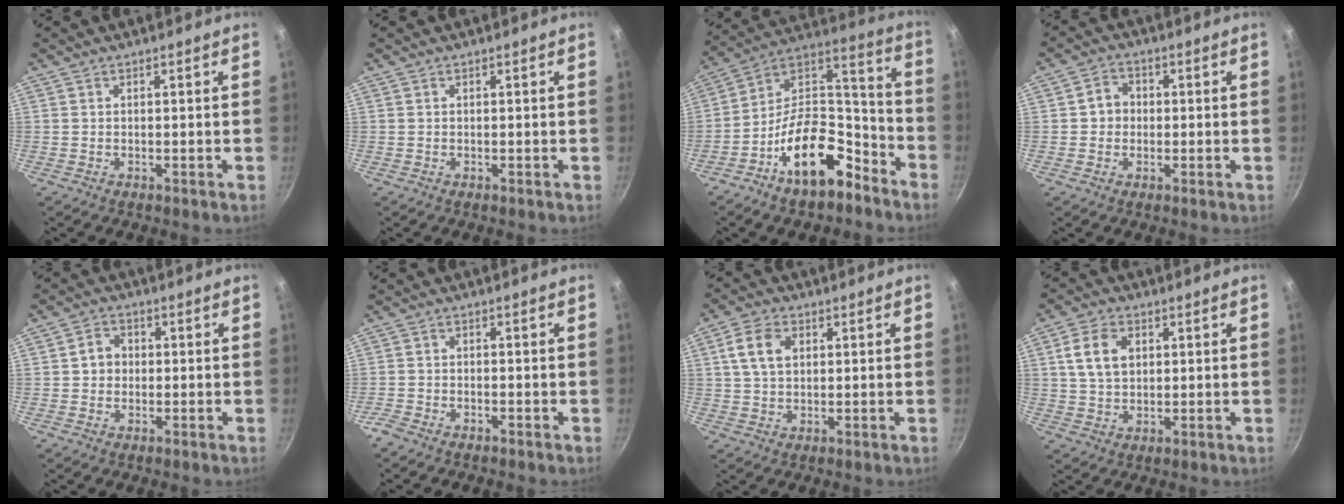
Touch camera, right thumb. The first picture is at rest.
{"total": 0.0}
{"total": 18.8, "force": [-10.6, 9.5, 12.2], "torque": [-0.150, 0.106, -0.181]}
{"total": 4.2, "force": [0.0, 3.8, 1.7], "torque": [-0.004, 0.010, -0.007]}
{"total": 4.1, "force": [0.1, 3.6, 1.9], "torque": [-0.010, 0.009, -0.004]}
{"total": 2.4, "force": [-2.0, 0.9, 0.9], "torque": [-0.037, 0.016, -0.045]}
{"total": 7.0, "force": [1.9, 4.8, 4.7], "torque": [-0.076, 0.007, 0.033]}
{"total": 7.7, "force": [2.0, 5.5, 5.1], "torque": [-0.081, 0.002, 0.037]}